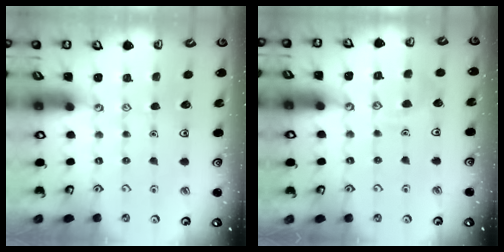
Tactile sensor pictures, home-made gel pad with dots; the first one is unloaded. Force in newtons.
{"total": 7.1, "press": 7.1, "slide": 0.6}